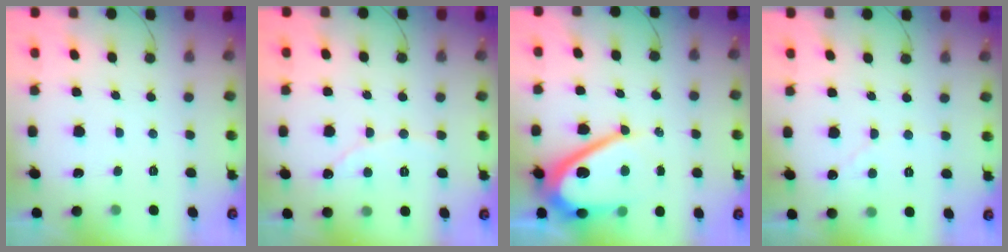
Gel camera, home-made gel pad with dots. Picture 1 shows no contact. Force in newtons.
{"total": 2.5, "press": 2.5, "slide": 0.1}
{"total": 14.1, "press": 14.0, "slide": 1.1}
{"total": 3.0, "press": 2.9, "slide": 0.3}